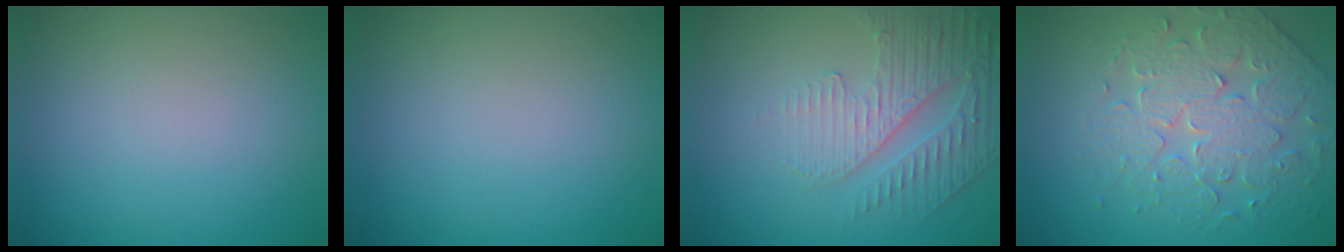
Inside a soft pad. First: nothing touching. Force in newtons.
{"total": 0.0}
{"total": 5.0, "press": 3.4, "slide": 3.7}
{"total": 4.6, "press": 4.6, "slide": 0.5}